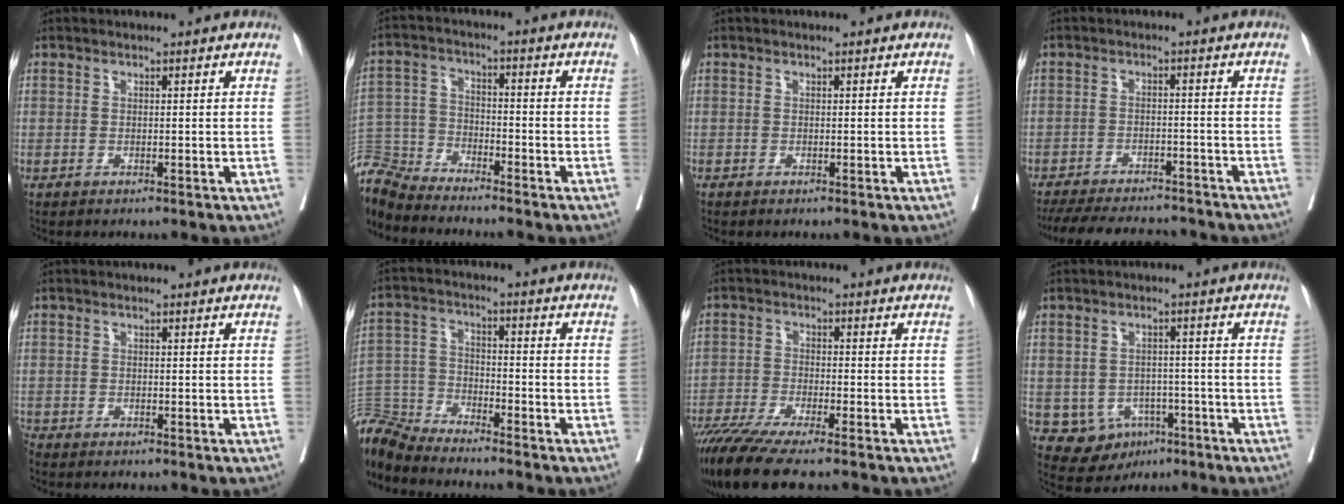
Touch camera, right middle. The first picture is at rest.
{"total": 8.0, "force": [-7.9, 1.0, -0.2], "torque": [-0.001, 0.008, -0.158]}
{"total": 0.0}
{"total": 16.5, "force": [-14.8, 3.9, 6.2], "torque": [-0.139, -0.013, -0.204]}
{"total": 1.4, "force": [-1.3, 0.3, 0.2], "torque": [-0.004, -0.002, -0.025]}
{"total": 10.8, "force": [-10.6, 0.8, 1.4], "torque": [-0.032, 0.014, -0.208]}
{"total": 10.9, "force": [-8.8, 0.4, 6.4], "torque": [-0.108, -0.026, -0.150]}
{"total": 6.3, "force": [-2.7, 5.3, 2.1], "torque": [-0.027, 0.007, -0.028]}